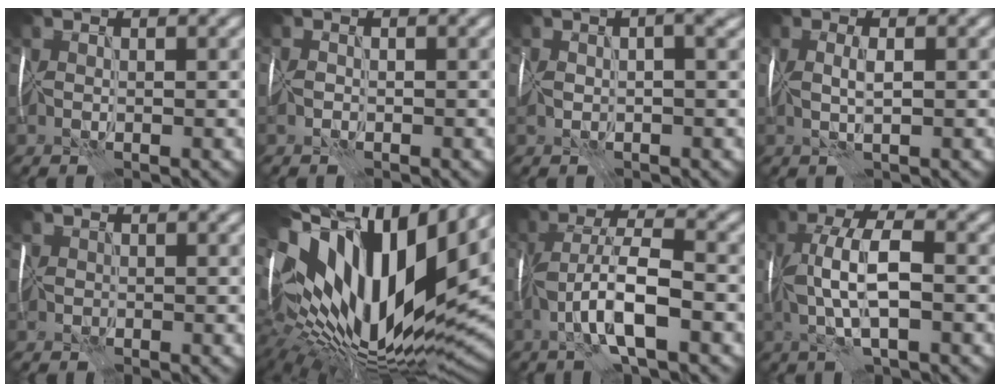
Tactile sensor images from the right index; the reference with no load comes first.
{"total": 1.0, "force": [-0.7, 0.6, 0.3], "torque": [-0.008, 0.002, -0.019]}
{"total": 4.7, "force": [1.0, 2.3, 4.0], "torque": [-0.058, 0.021, 0.010]}
{"total": 1.5, "force": [0.2, 0.1, 1.4], "torque": [-0.030, 0.005, 0.004]}
{"total": 0.7, "force": [-0.1, 0.7, -0.1], "torque": [0.009, -0.001, -0.006]}
{"total": 18.9, "force": [3.9, 8.5, 16.3], "torque": [-0.312, -0.003, 0.066]}
{"total": 6.9, "force": [-2.4, 1.7, 6.2], "torque": [-0.114, 0.016, -0.052]}
{"total": 6.1, "force": [-0.5, 2.0, 5.8], "torque": [-0.113, 0.017, -0.015]}